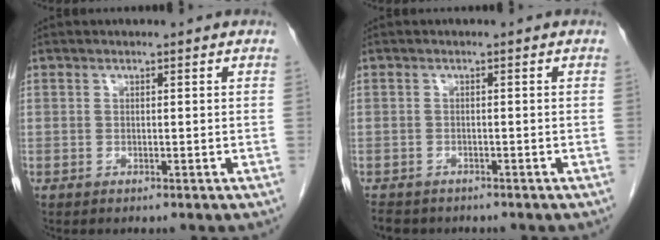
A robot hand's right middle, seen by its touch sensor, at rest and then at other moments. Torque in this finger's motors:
{"motor_torque": [0.15, -0.10, 0.00, 0.01]}